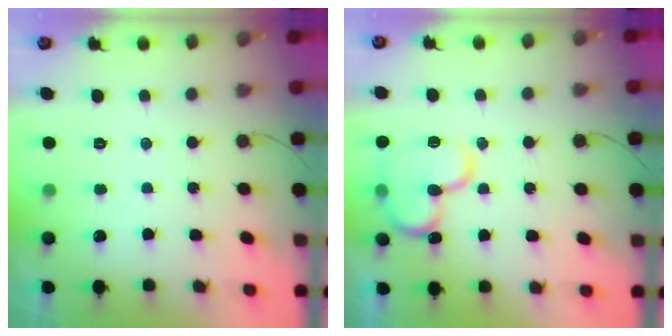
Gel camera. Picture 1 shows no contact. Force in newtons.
{"total": 15.8, "press": 15.7, "slide": 1.8}